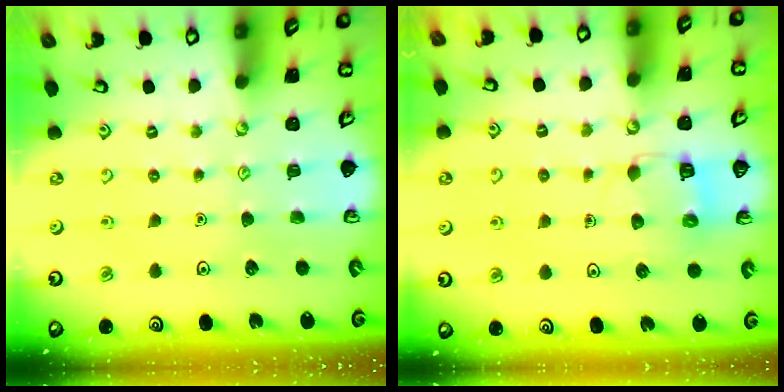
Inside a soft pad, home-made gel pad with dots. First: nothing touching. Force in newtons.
{"total": 5.5, "press": 5.5, "slide": 0.3}